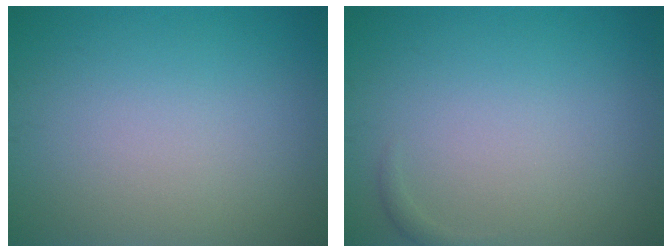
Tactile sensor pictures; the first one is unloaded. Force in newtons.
{"total": 0.5, "press": 0.5, "slide": 0.1}